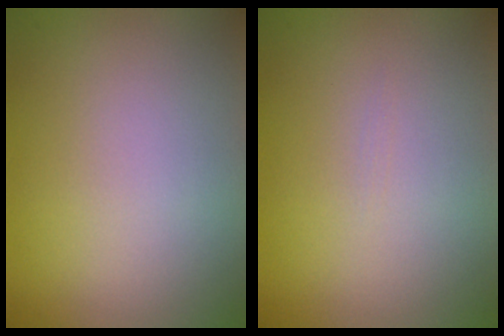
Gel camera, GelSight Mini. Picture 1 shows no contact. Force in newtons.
{"total": 0.0}